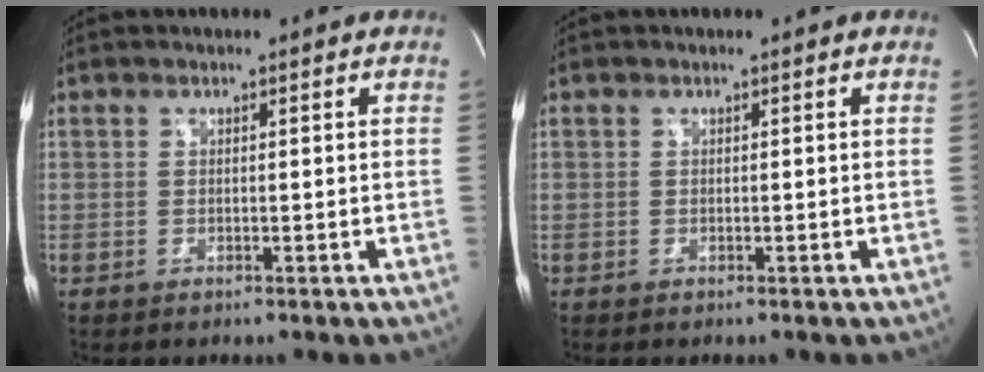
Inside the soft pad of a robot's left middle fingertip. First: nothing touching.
{"total": 0.0}